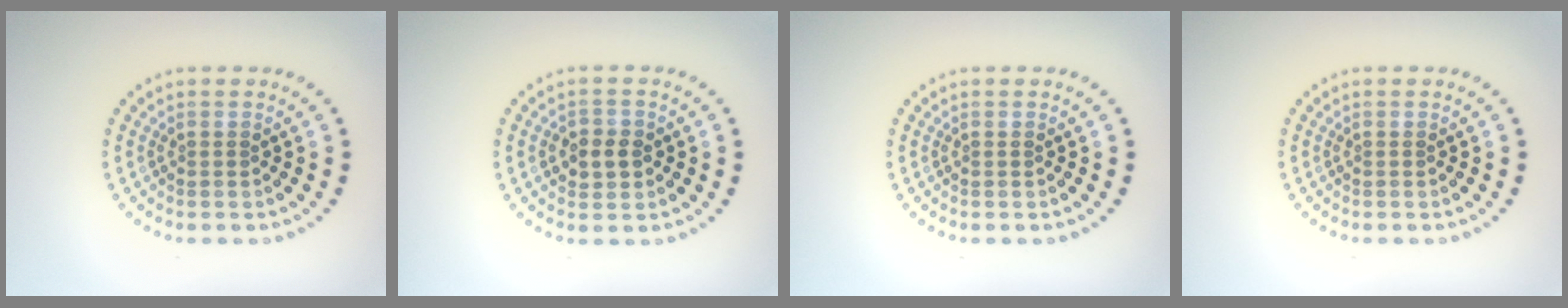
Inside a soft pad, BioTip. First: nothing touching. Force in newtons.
{"total": 2.4, "press": 2.4, "slide": 0.5}
{"total": 0.0}
{"total": 0.0}